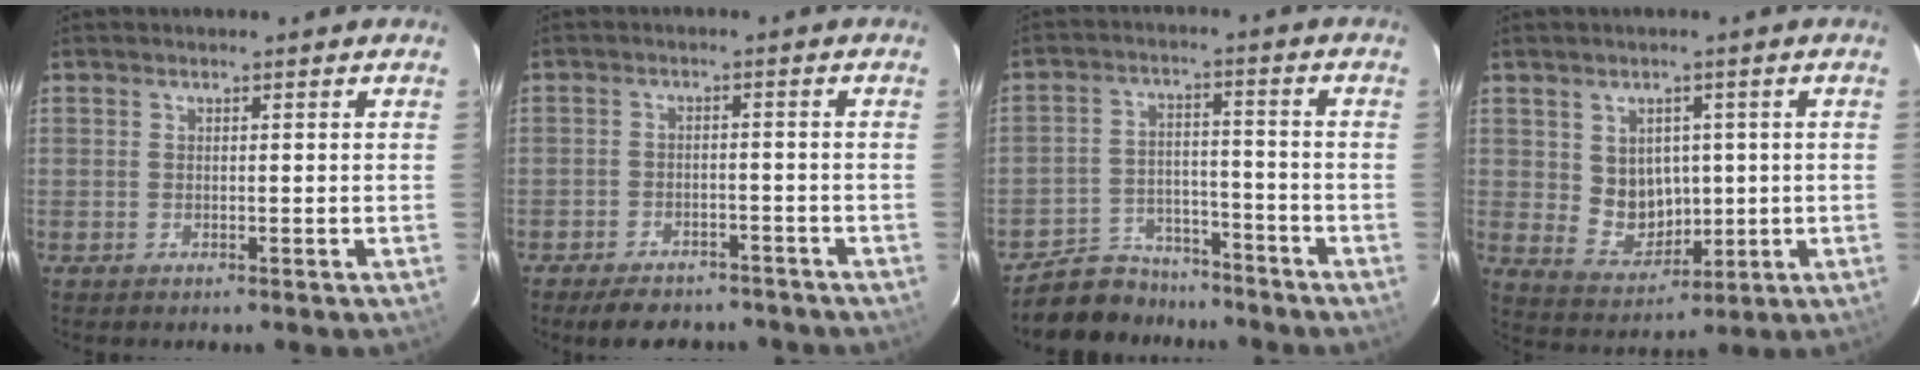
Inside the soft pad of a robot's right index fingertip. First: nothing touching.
{"total": 10.7, "force": [-8.7, 4.7, 4.1], "torque": [-0.096, 0.002, -0.117]}
{"total": 11.4, "force": [-10.0, 5.1, 2.0], "torque": [-0.069, 0.019, -0.151]}
{"total": 7.5, "force": [0.9, 6.7, 3.3], "torque": [-0.065, 0.001, 0.038]}